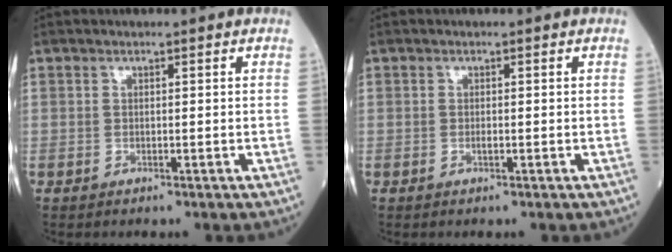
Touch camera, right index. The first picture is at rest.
{"total": 0.6, "force": [-0.1, 0.1, 0.5], "torque": [-0.012, 0.000, -0.002]}